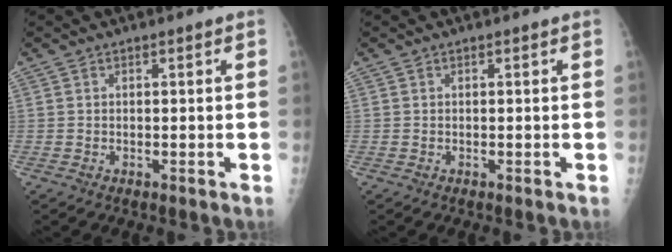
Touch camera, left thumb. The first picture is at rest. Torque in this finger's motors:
{"motor_torque": [0.00, 0.00, -0.09, -0.09, 0.00]}